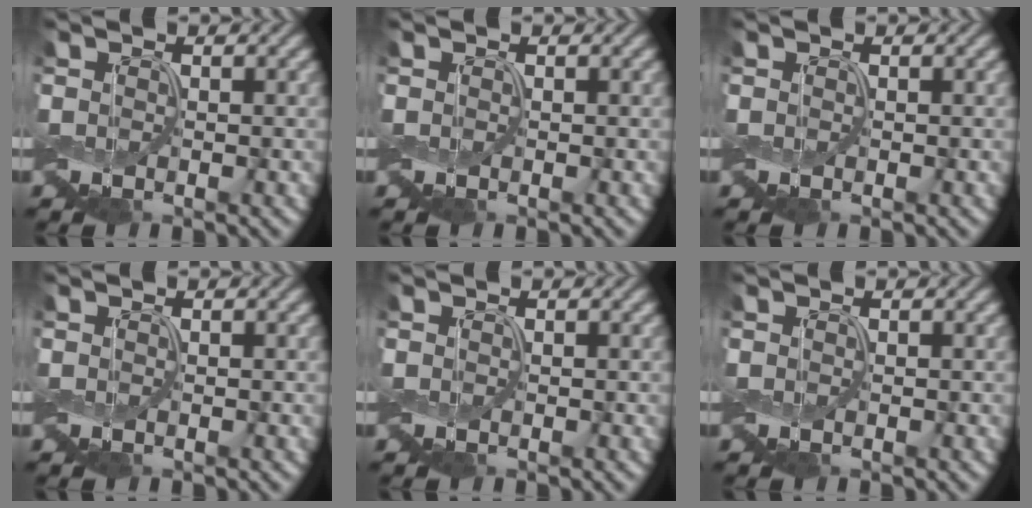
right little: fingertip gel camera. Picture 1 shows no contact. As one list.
[{"total": 0.0}, {"total": 0.0}, {"total": 0.0}, {"total": 0.0}, {"total": 0.0}]